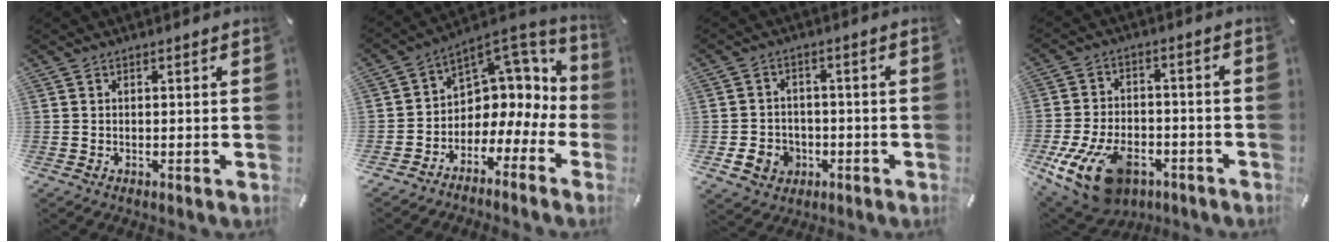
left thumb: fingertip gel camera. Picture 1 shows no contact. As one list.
[{"total": 5.7, "force": [1.4, 5.4, 0.8], "torque": [-0.020, -0.038, 0.030]}, {"total": 6.2, "force": [-1.7, 5.6, 1.9], "torque": [-0.040, 0.011, -0.029]}, {"total": 16.8, "force": [-8.3, 10.0, 10.7], "torque": [-0.205, 0.043, -0.138]}]